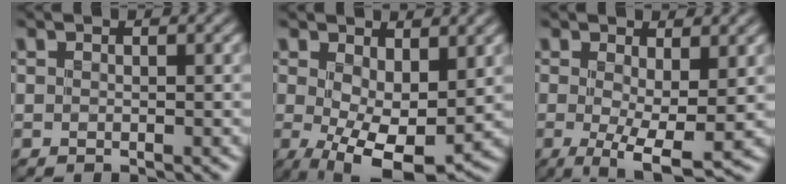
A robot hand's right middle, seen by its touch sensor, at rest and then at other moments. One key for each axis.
{"total": 7.9, "fx": -0.2, "fy": 3.5, "fz": 7.1, "tx": -0.116, "ty": -0.015, "tz": 0.000}
{"total": 5.5, "fx": -0.2, "fy": 1.4, "fz": 5.3, "tx": -0.088, "ty": -0.014, "tz": -0.002}